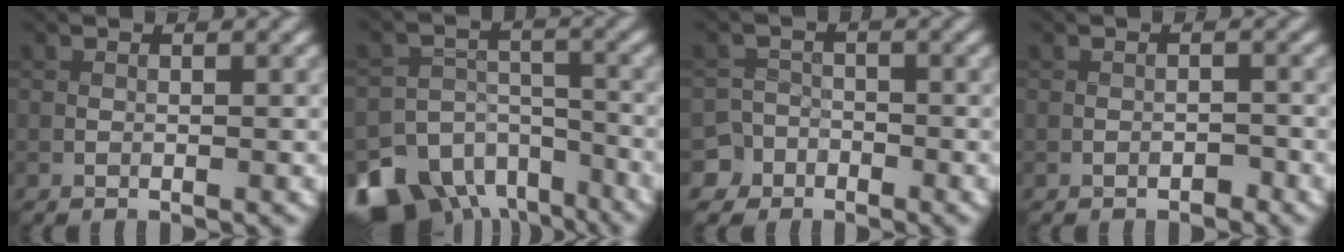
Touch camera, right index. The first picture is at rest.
{"total": 14.5, "force": [-10.3, 9.2, 4.3], "torque": [-0.093, -0.037, -0.164]}
{"total": 5.7, "force": [-3.8, 4.2, 0.2], "torque": [0.016, -0.013, -0.078]}
{"total": 0.7, "force": [-0.6, 0.3, 0.2], "torque": [0.001, 0.004, -0.006]}